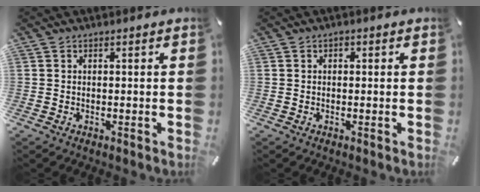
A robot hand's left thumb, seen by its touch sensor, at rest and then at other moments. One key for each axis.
{"total": 0.6, "fx": 0.1, "fy": 0.5, "fz": 0.2, "tx": -0.005, "ty": 0.005, "tz": 0.001}